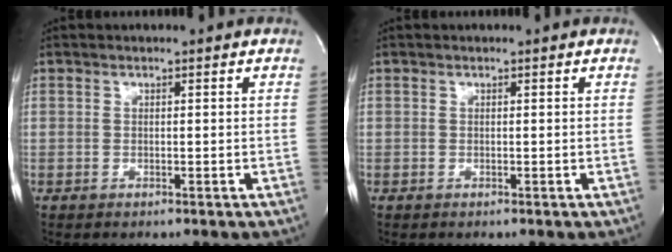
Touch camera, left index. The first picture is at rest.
{"total": 0.0}